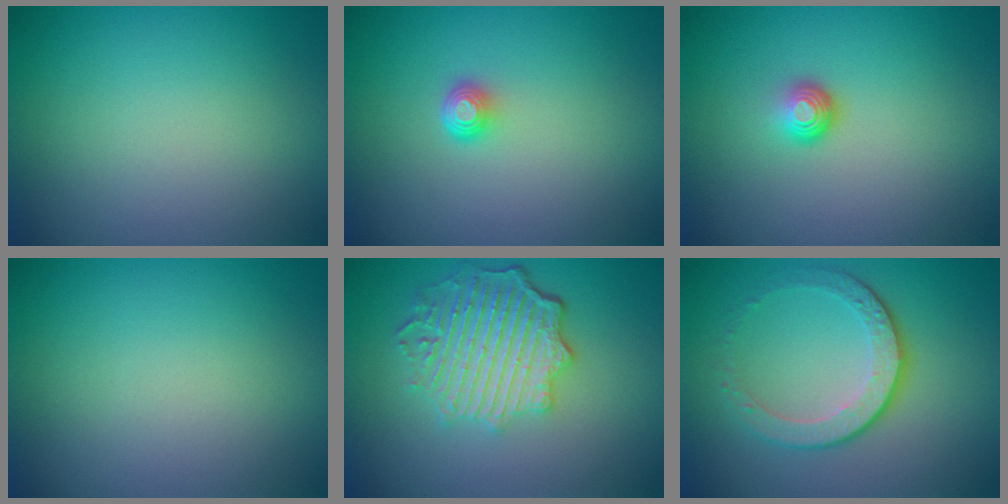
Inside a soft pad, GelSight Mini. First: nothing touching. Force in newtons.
{"total": 1.5, "press": 1.1, "slide": 1.1}
{"total": 1.8, "press": 1.1, "slide": 1.4}
{"total": 0.0}
{"total": 6.0, "press": 4.7, "slide": 3.8}
{"total": 4.3, "press": 3.0, "slide": 3.1}